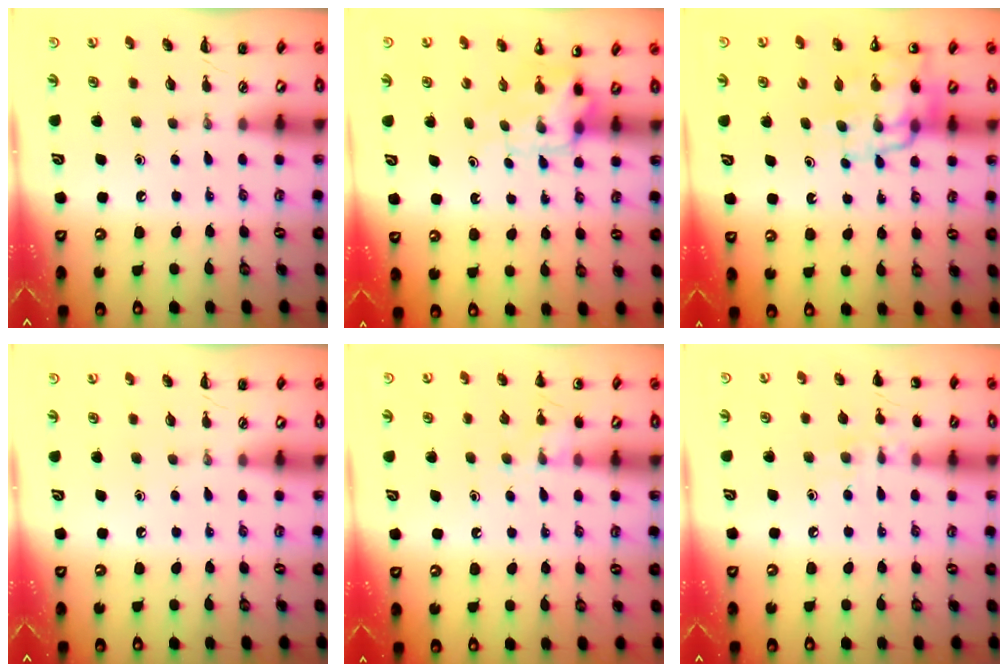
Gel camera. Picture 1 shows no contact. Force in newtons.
{"total": 5.2, "press": 5.2, "slide": 0.8}
{"total": 14.5, "press": 14.0, "slide": 4.0}
{"total": 0.0}
{"total": 8.0, "press": 7.8, "slide": 1.8}
{"total": 8.2, "press": 7.9, "slide": 2.1}